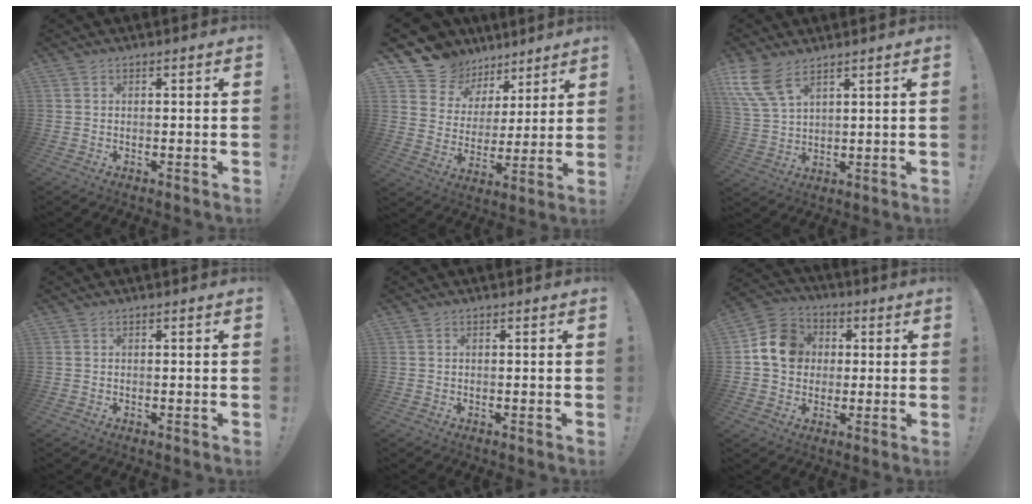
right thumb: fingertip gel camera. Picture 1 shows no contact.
{"total": 10.9, "force": [8.1, 7.2, 1.3], "torque": [-0.034, -0.067, 0.159]}
{"total": 9.9, "force": [6.4, 4.5, 6.0], "torque": [-0.133, -0.026, 0.125]}
{"total": 0.0}
{"total": 0.0}
{"total": 12.4, "force": [2.0, 10.9, 5.6], "torque": [-0.068, 0.013, 0.045]}